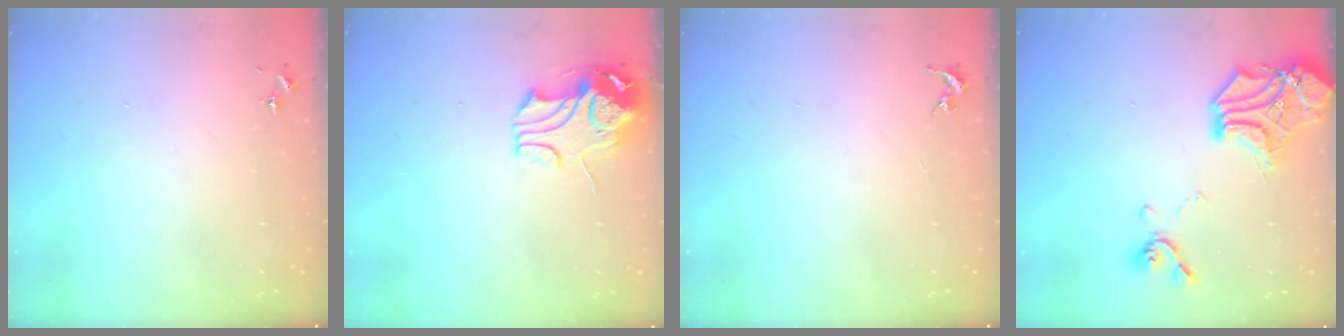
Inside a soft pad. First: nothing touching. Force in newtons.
{"total": 9.7, "press": 9.6, "slide": 1.7}
{"total": 0.0}
{"total": 17.6, "press": 17.6, "slide": 1.5}